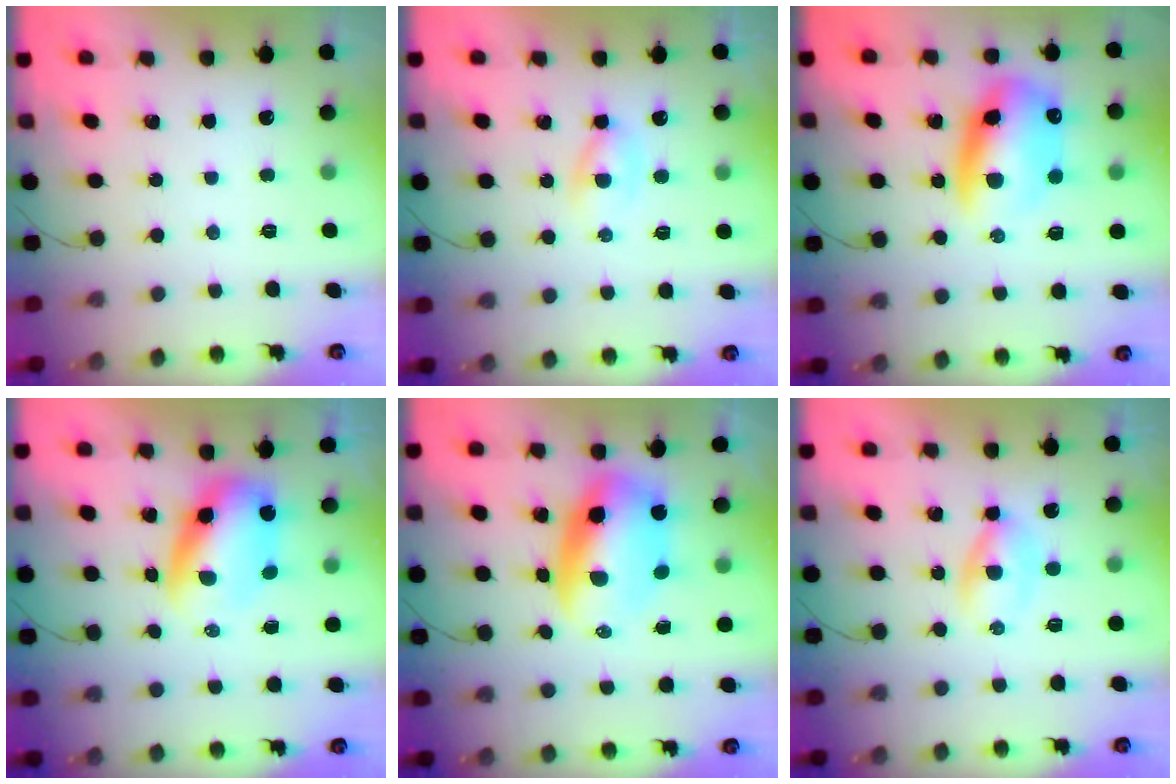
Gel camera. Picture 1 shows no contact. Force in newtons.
{"total": 2.7, "press": 2.5, "slide": 1.1}
{"total": 14.1, "press": 13.7, "slide": 3.3}
{"total": 7.0, "press": 6.8, "slide": 1.4}
{"total": 9.7, "press": 9.4, "slide": 2.6}
{"total": 2.8, "press": 2.5, "slide": 1.3}